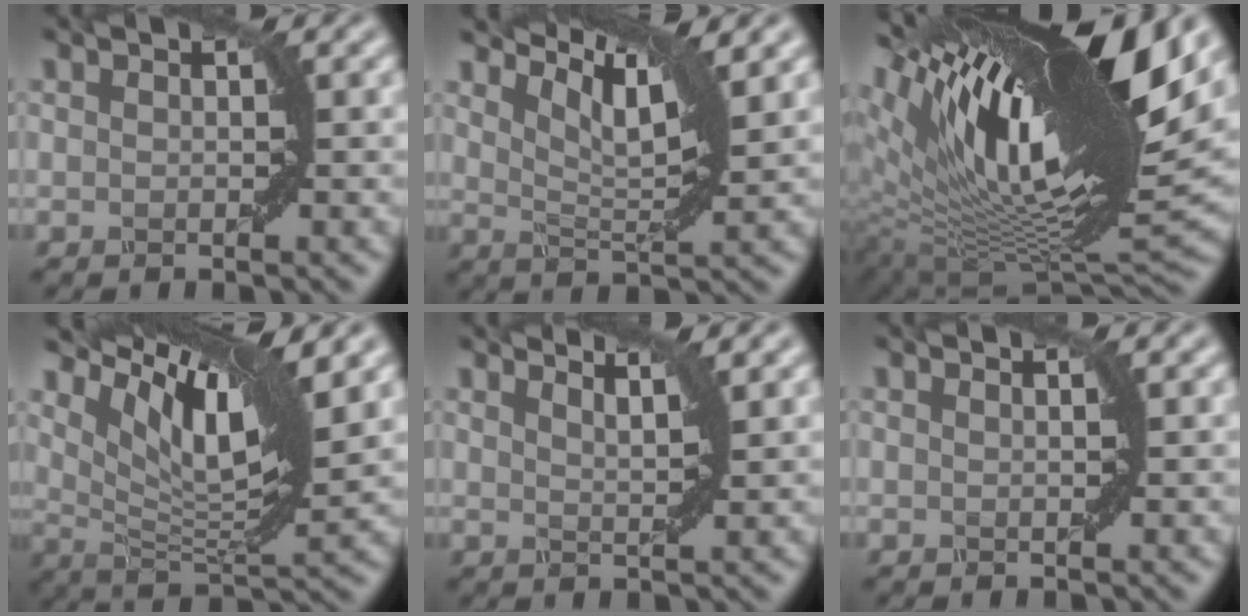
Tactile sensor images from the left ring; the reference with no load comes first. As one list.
[{"total": 5.7, "force": [3.8, 1.4, 4.0], "torque": [-0.077, 0.003, 0.069]}, {"total": 17.2, "force": [7.4, 5.0, 14.7], "torque": [-0.269, 0.016, 0.141]}, {"total": 9.6, "force": [5.2, 2.7, 7.6], "torque": [-0.132, -0.006, 0.103]}, {"total": 2.6, "force": [2.2, 0.7, 1.2], "torque": [-0.007, 0.002, 0.014]}, {"total": 0.5, "force": [0.3, 0.3, 0.3], "torque": [0.001, -0.008, 0.000]}]